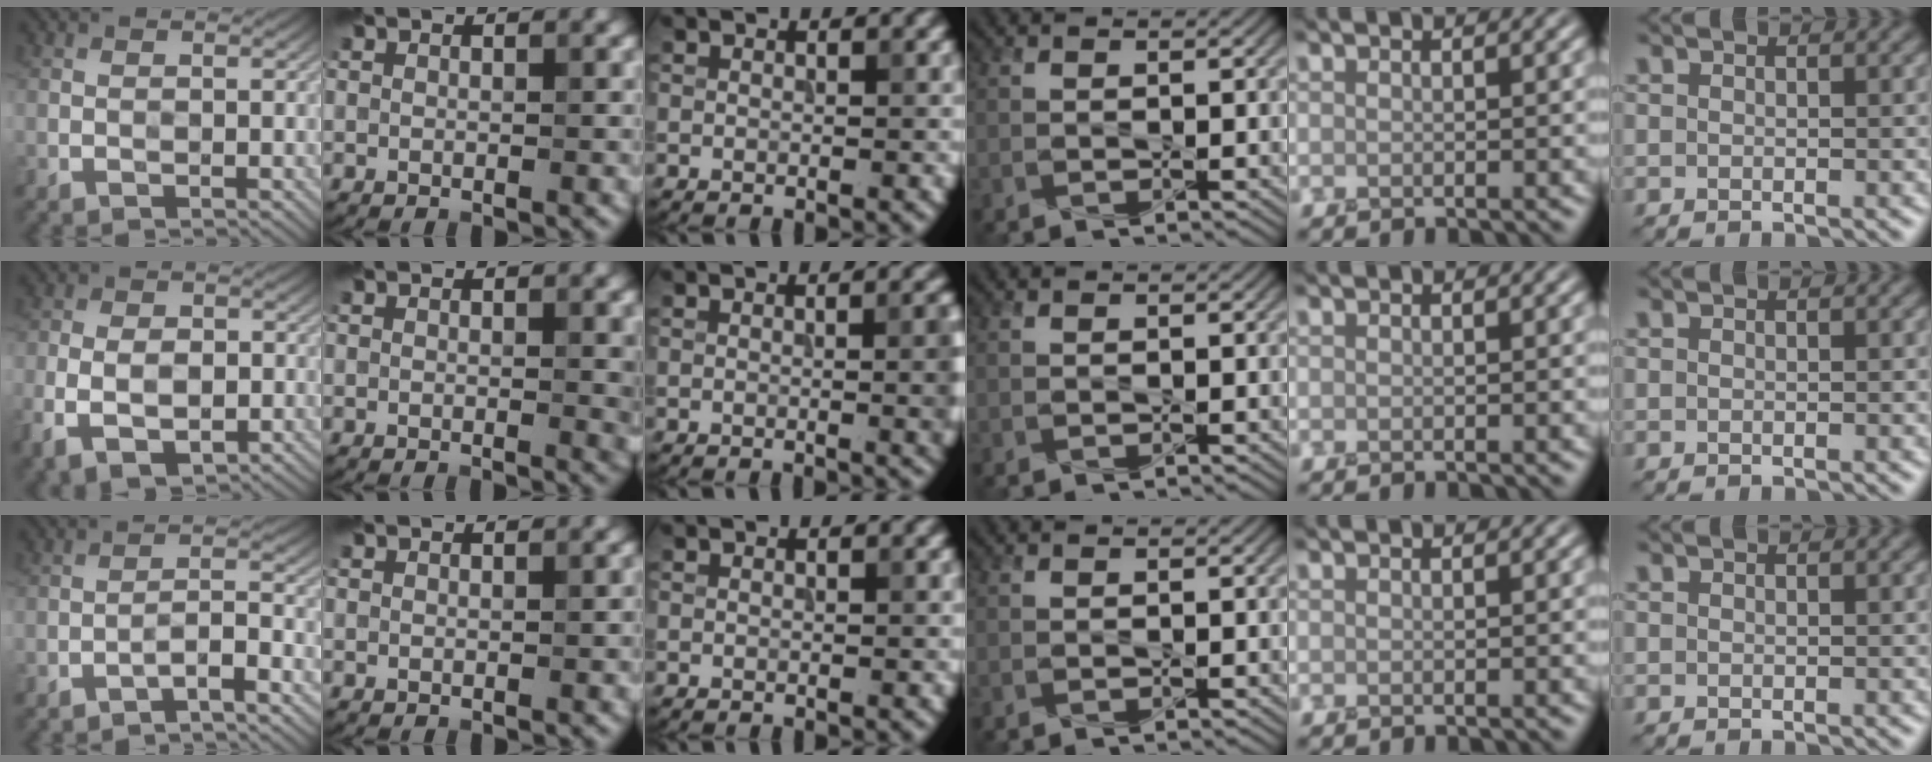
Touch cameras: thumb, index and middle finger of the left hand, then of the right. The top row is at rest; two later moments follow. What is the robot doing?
{"motion": "squeeze", "object": "air blower"}